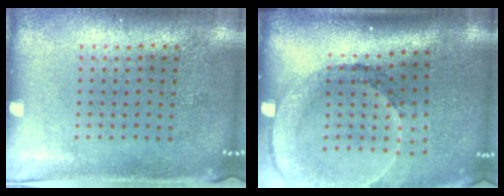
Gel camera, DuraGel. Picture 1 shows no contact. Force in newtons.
{"total": 2.7, "press": 2.0, "slide": 1.8}